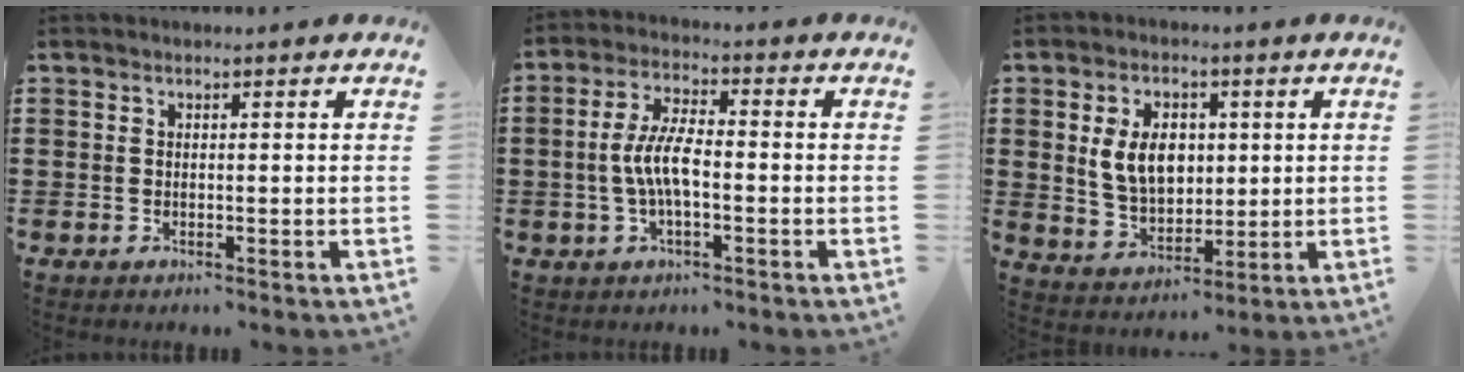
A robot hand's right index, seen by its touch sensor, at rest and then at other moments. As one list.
[{"total": 6.3, "force": [-1.0, 1.8, 6.0], "torque": [-0.130, -0.002, -0.025]}, {"total": 7.3, "force": [1.3, 4.5, 5.5], "torque": [-0.123, 0.007, 0.018]}]